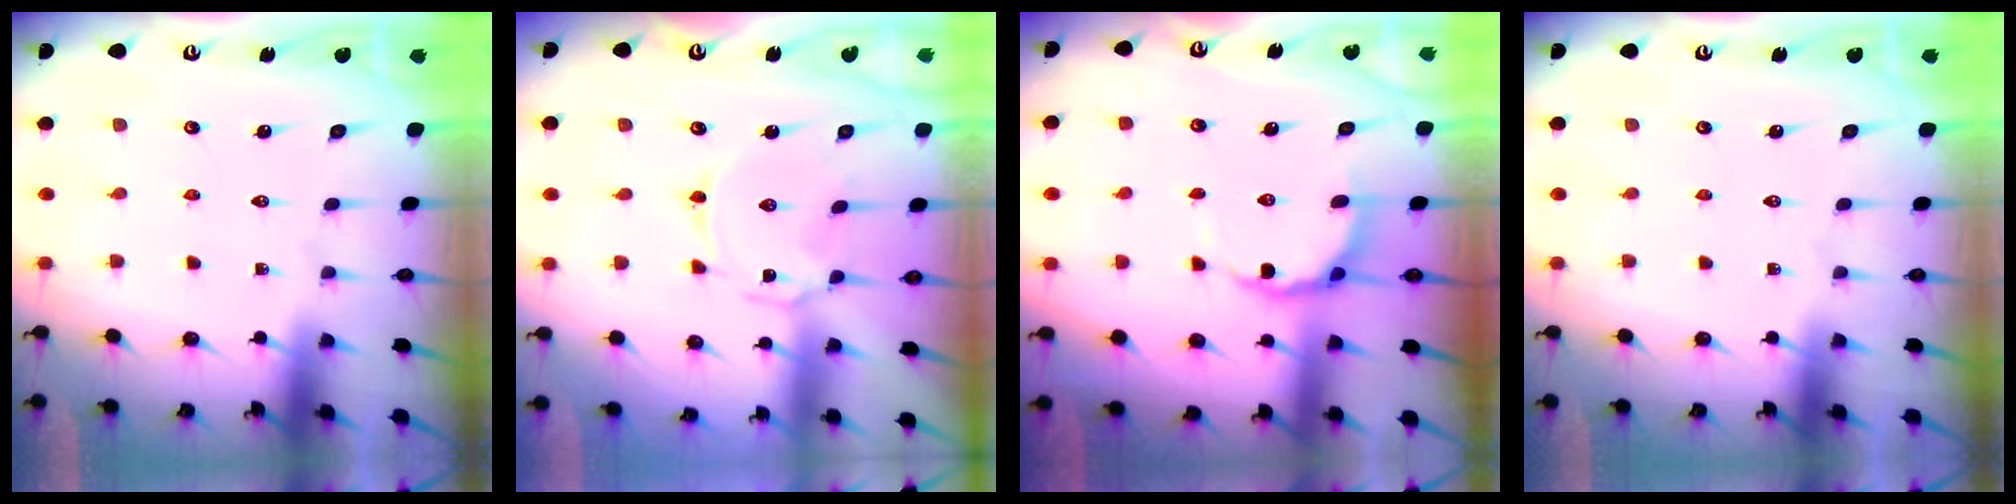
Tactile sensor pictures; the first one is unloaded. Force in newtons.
{"total": 1.8, "press": 1.7, "slide": 0.4}
{"total": 6.6, "press": 6.0, "slide": 2.8}
{"total": 0.0}